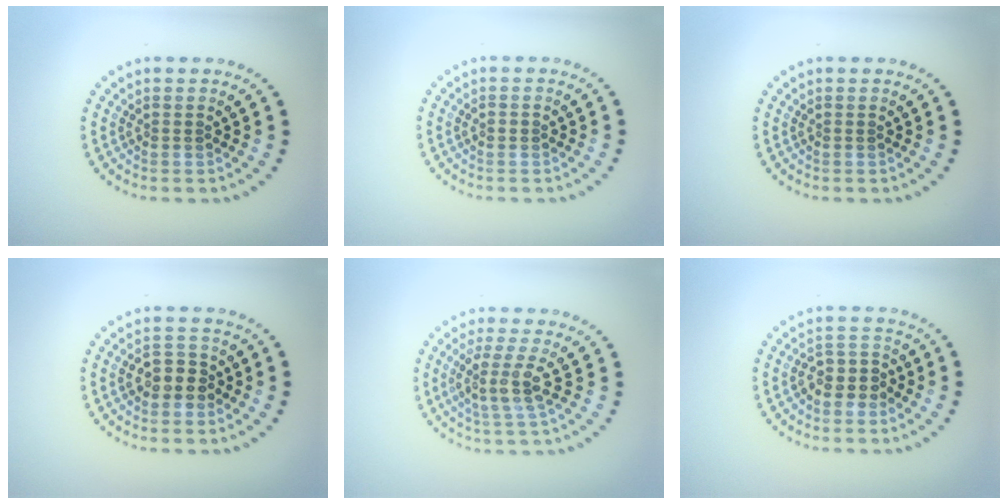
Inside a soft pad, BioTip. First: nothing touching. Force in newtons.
{"total": 0.8, "press": 0.8, "slide": 0.1}
{"total": 0.0}
{"total": 2.6, "press": 2.5, "slide": 0.6}
{"total": 3.5, "press": 2.7, "slide": 2.2}
{"total": 2.7, "press": 2.3, "slide": 1.3}